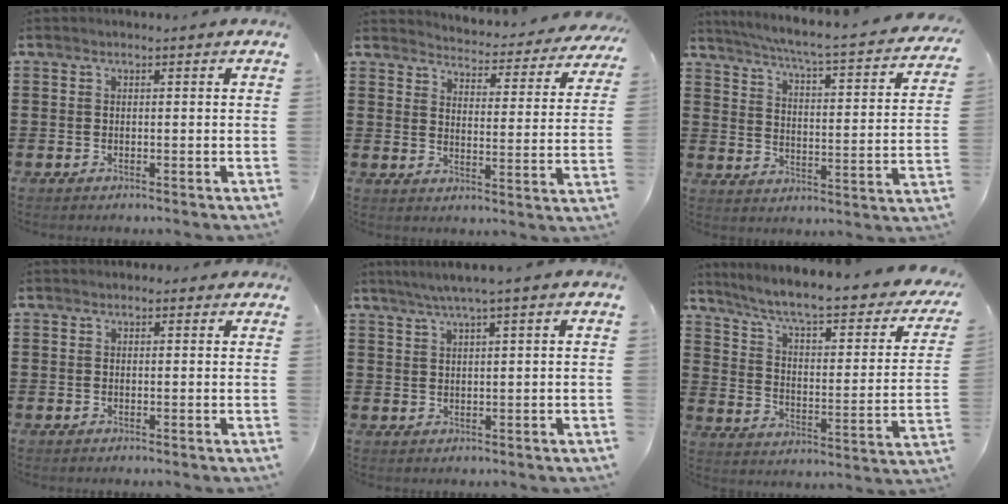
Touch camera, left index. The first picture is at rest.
{"total": 3.5, "force": [3.4, -0.1, 0.2], "torque": [-0.021, -0.040, 0.051]}
{"total": 4.4, "force": [3.7, -0.7, 2.2], "torque": [-0.063, -0.040, 0.052]}
{"total": 0.7, "force": [0.1, 0.7, 0.2], "torque": [-0.007, 0.006, 0.002]}
{"total": 2.6, "force": [1.4, -0.4, 2.2], "torque": [-0.041, -0.001, 0.024]}
{"total": 6.9, "force": [5.2, 0.6, 4.5], "torque": [-0.109, -0.041, 0.082]}